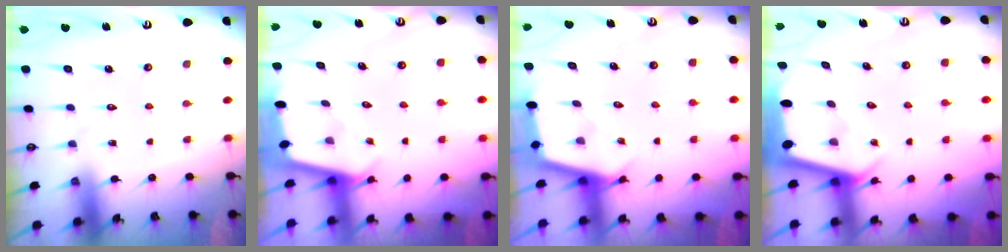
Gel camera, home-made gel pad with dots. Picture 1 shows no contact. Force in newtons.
{"total": 1.9, "press": 1.9, "slide": 0.2}
{"total": 2.5, "press": 2.5, "slide": 0.2}
{"total": 2.5, "press": 2.5, "slide": 0.2}